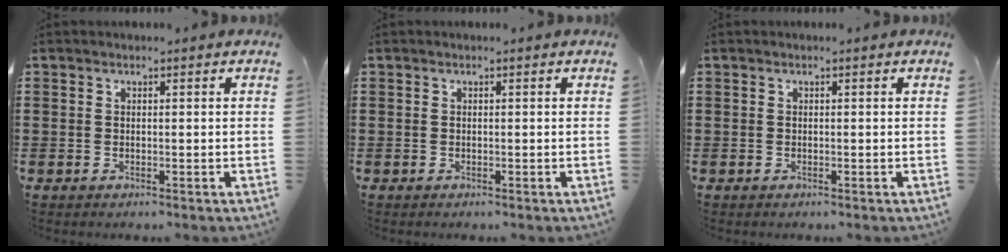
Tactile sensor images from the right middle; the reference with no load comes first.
{"total": 0.0}
{"total": 0.0}